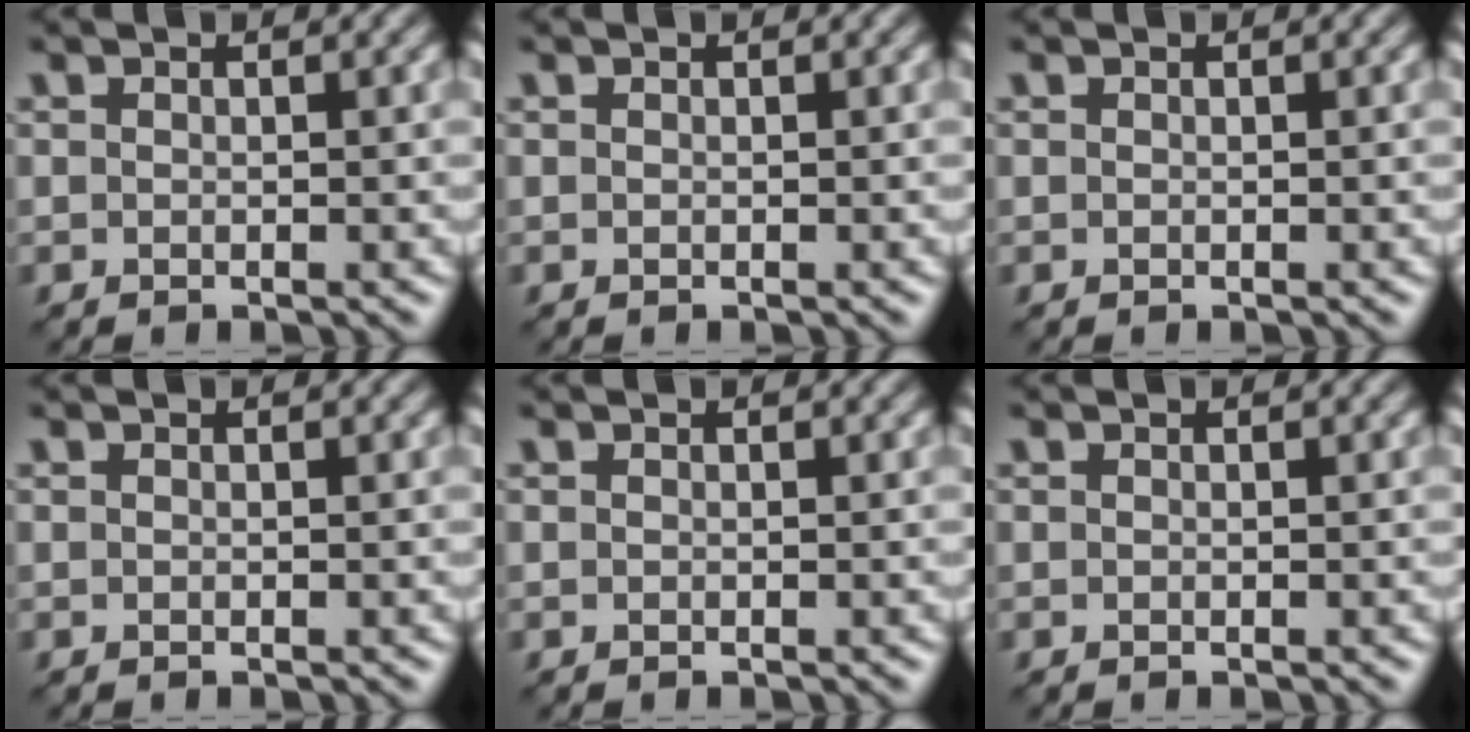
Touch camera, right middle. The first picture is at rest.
{"total": 0.0}
{"total": 0.0}
{"total": 0.0}
{"total": 0.0}
{"total": 0.0}